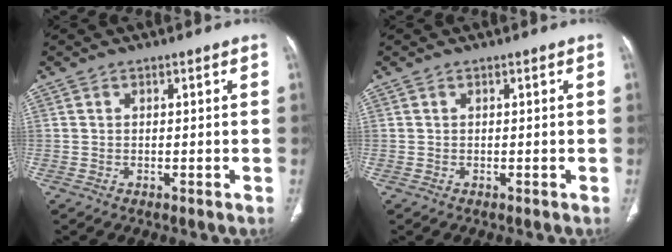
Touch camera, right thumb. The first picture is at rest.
{"total": 0.0}